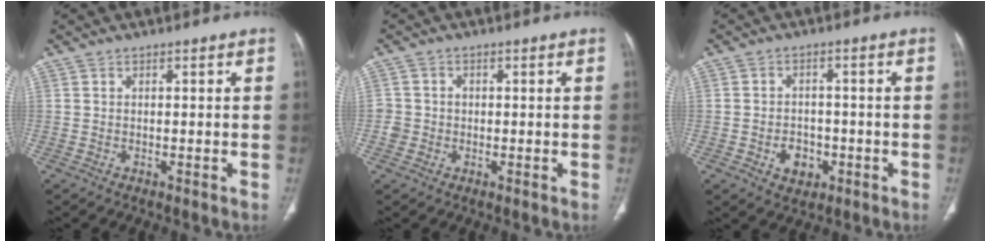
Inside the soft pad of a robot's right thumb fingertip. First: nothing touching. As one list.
[{"total": 2.6, "force": [-0.5, 2.5, 0.4], "torque": [0.006, 0.012, -0.011]}, {"total": 5.3, "force": [-1.9, 4.1, 2.8], "torque": [-0.025, 0.014, -0.023]}]